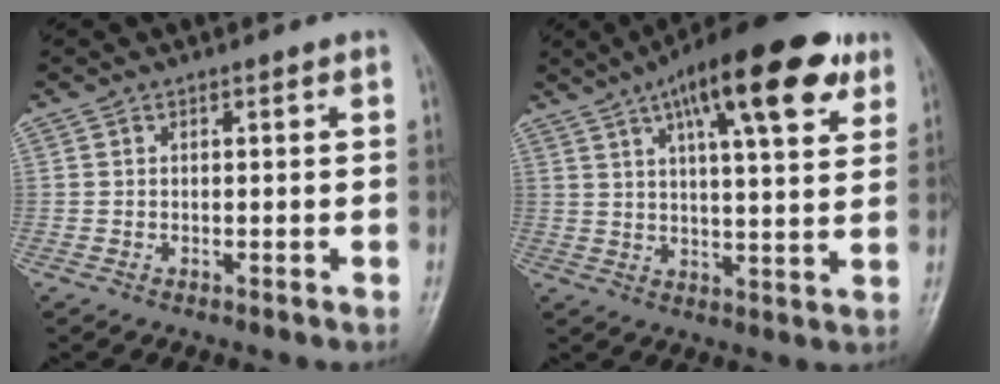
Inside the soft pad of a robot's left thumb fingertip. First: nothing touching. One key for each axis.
{"total": 18.6, "fx": 9.9, "fy": 5.6, "fz": 14.8, "tx": -0.204, "ty": -0.015, "tz": 0.145}